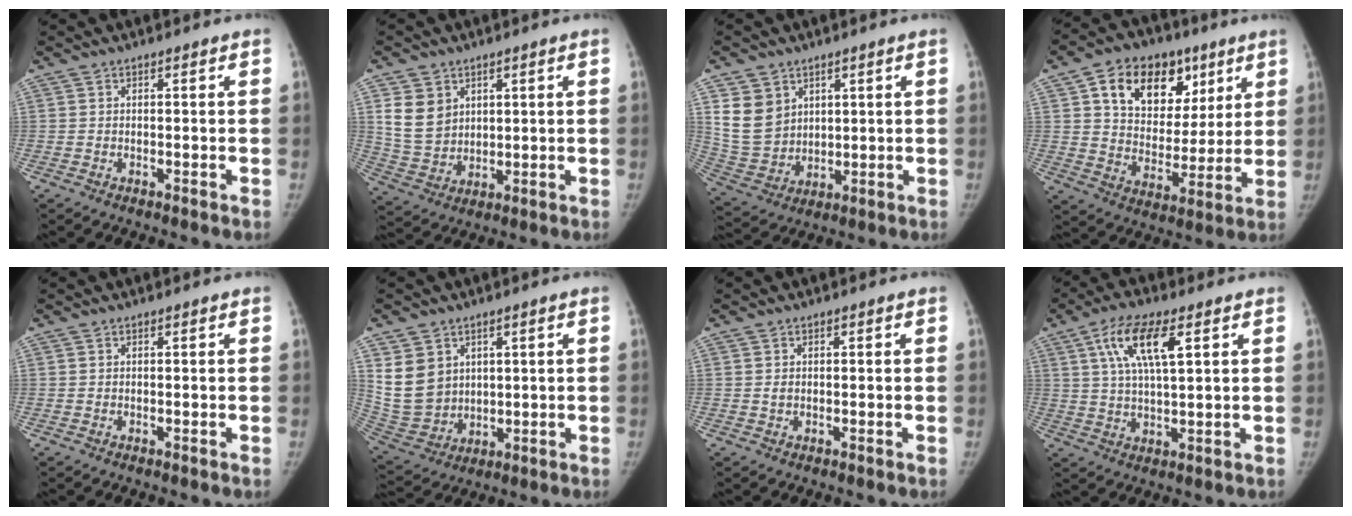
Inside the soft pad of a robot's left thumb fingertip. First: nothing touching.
{"total": 8.6, "force": [3.4, 6.7, 4.2], "torque": [-0.058, -0.019, 0.080]}
{"total": 10.2, "force": [4.3, 8.2, 4.5], "torque": [-0.064, -0.022, 0.103]}
{"total": 19.1, "force": [8.7, 13.2, 10.8], "torque": [-0.126, -0.014, 0.142]}
{"total": 0.0}
{"total": 11.1, "force": [3.8, 9.1, 5.2], "torque": [-0.076, -0.018, 0.102]}
{"total": 0.8, "force": [0.0, 0.7, 0.5], "torque": [-0.008, 0.000, 0.002]}
{"total": 10.7, "force": [4.2, 3.4, 9.2], "torque": [-0.178, -0.003, 0.077]}